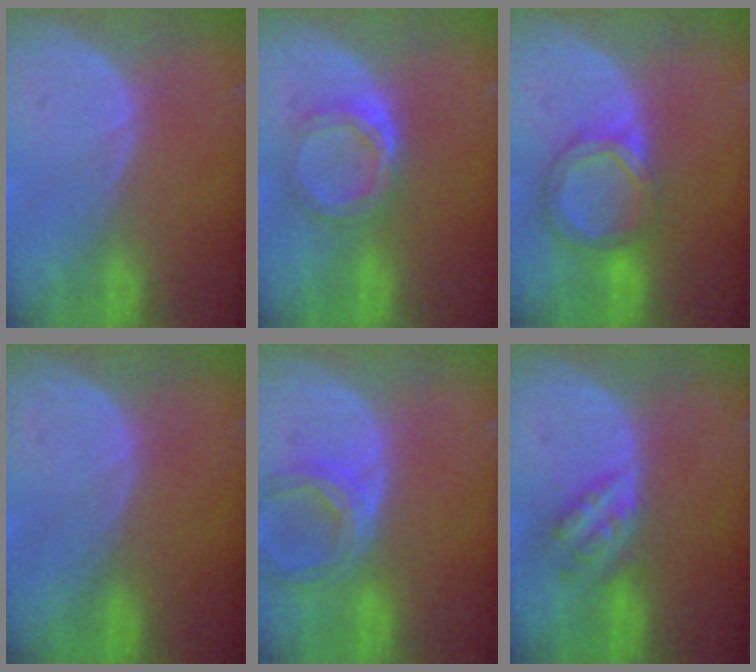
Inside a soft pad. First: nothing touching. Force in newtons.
{"total": 5.4, "press": 5.0, "slide": 2.2}
{"total": 6.3, "press": 5.9, "slide": 2.3}
{"total": 0.0}
{"total": 6.2, "press": 5.7, "slide": 2.5}
{"total": 4.7, "press": 4.3, "slide": 1.9}